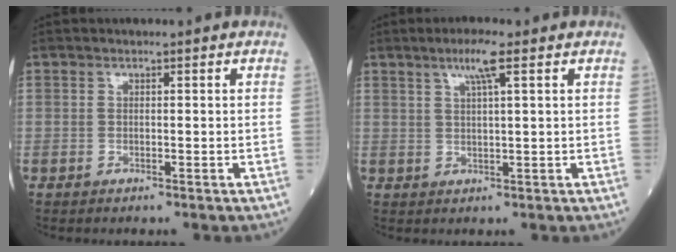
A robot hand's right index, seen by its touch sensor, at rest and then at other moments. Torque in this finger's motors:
{"motor_torque": [0.18, 0.18, -0.03, 0.01]}